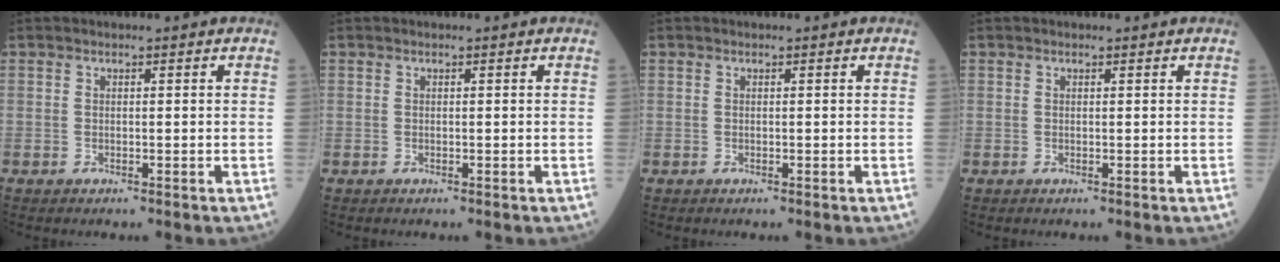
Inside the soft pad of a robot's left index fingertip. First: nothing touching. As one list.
[{"total": 0.0}, {"total": 0.0}, {"total": 0.0}]